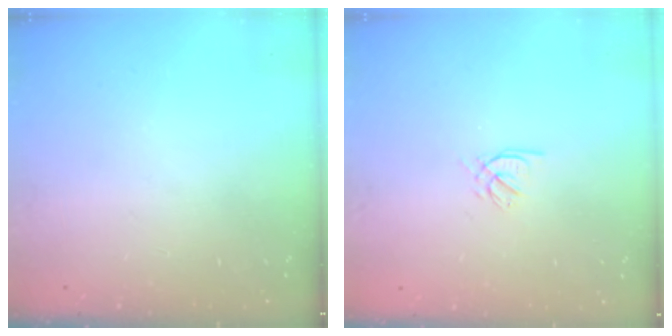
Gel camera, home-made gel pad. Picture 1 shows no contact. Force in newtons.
{"total": 2.1, "press": 2.0, "slide": 0.5}